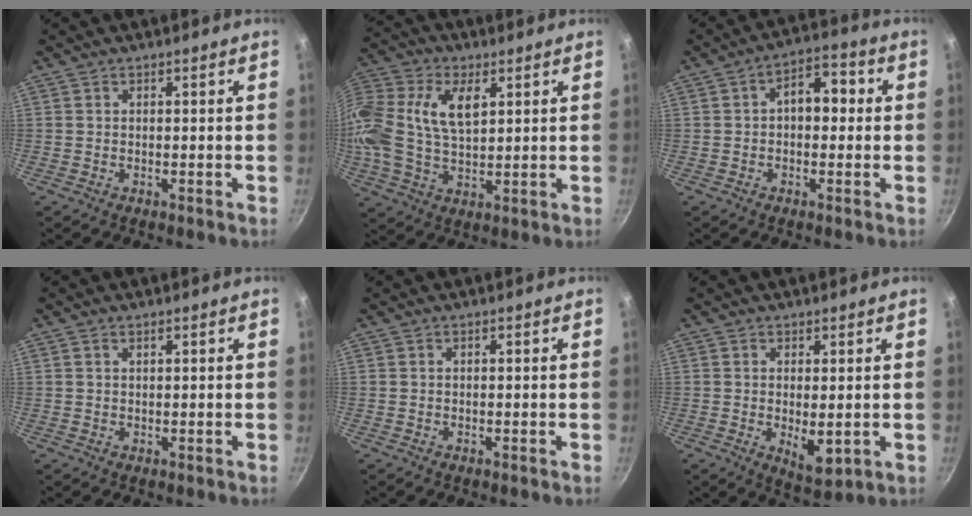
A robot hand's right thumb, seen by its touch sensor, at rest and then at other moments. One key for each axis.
{"total": 20.5, "fx": 5.1, "fy": 12.7, "fz": 15.3, "tx": -0.341, "ty": 0.022, "tz": 0.086}
{"total": 7.5, "fx": 0.6, "fy": 4.8, "fz": 5.7, "tx": -0.049, "ty": 0.023, "tz": -0.003}
{"total": 0.9, "fx": 0.5, "fy": 0.4, "fz": 0.5, "tx": -0.007, "ty": 0.003, "tz": 0.010}
{"total": 0.0}
{"total": 5.9, "fx": -0.3, "fy": 2.5, "fz": 5.3, "tx": -0.078, "ty": -0.016, "tz": 0.003}